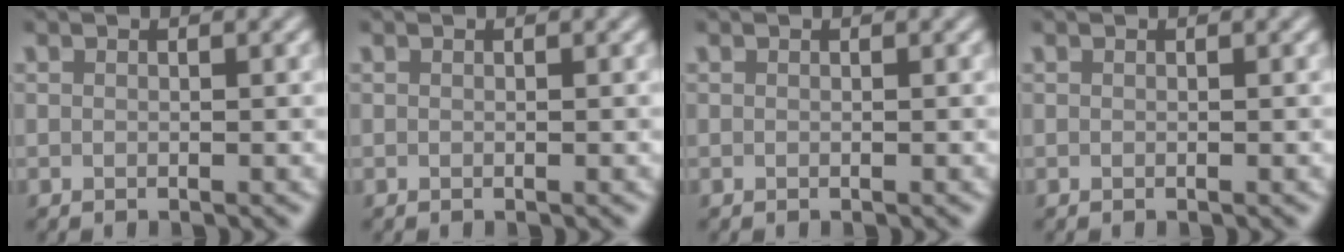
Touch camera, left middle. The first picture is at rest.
{"total": 0.0}
{"total": 0.0}
{"total": 0.0}